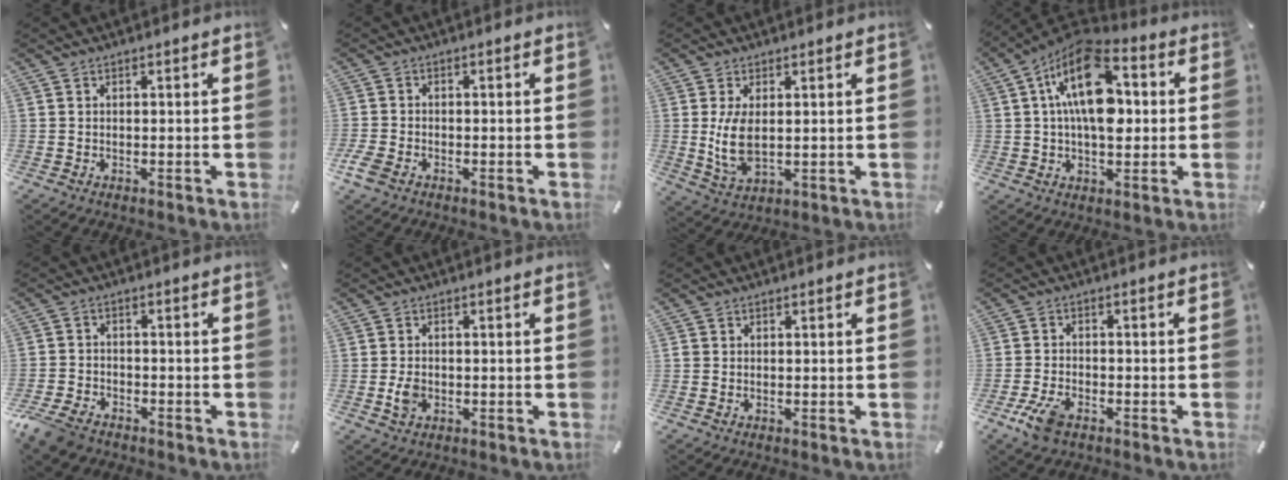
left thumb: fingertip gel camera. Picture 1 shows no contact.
{"total": 3.1, "force": [-2.0, 1.8, 1.6], "torque": [-0.045, 0.000, -0.041]}
{"total": 7.5, "force": [0.6, 3.8, 6.4], "torque": [-0.152, -0.013, 0.005]}
{"total": 18.0, "force": [3.2, 10.0, 14.6], "torque": [-0.265, -0.014, 0.048]}
{"total": 5.7, "force": [-4.5, 3.0, 1.8], "torque": [-0.056, 0.014, -0.091]}
{"total": 3.4, "force": [-0.8, 2.4, 2.2], "torque": [-0.052, -0.001, -0.016]}
{"total": 0.6, "force": [-0.2, 0.6, 0.2], "torque": [-0.005, 0.000, -0.005]}
{"total": 6.2, "force": [-3.6, 3.0, 4.0], "torque": [-0.101, 0.006, -0.071]}